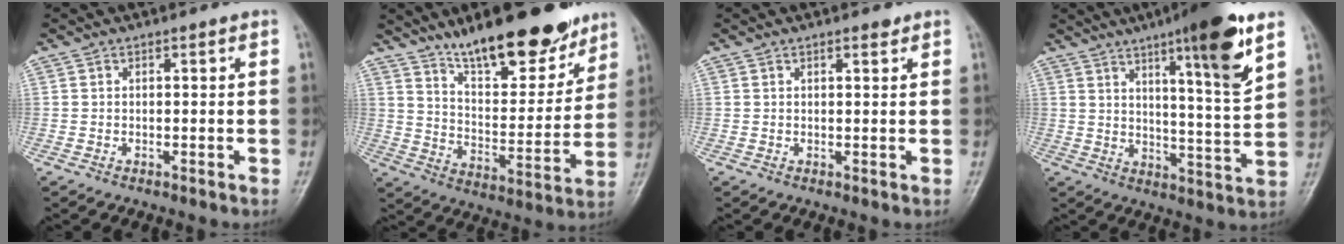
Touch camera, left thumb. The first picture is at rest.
{"total": 19.8, "force": [14.5, 6.6, 11.8], "torque": [-0.131, -0.084, 0.235]}
{"total": 1.2, "force": [0.9, 0.4, 0.7], "torque": [-0.010, -0.005, 0.013]}
{"total": 15.8, "force": [8.7, 1.9, 13.0], "torque": [-0.184, -0.050, 0.130]}